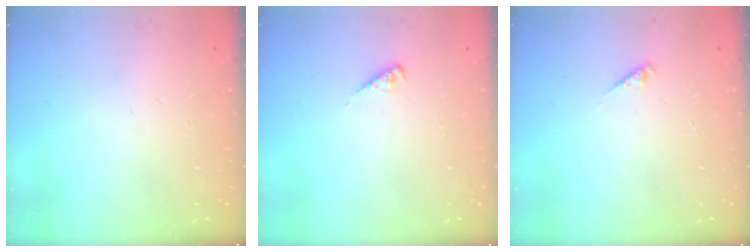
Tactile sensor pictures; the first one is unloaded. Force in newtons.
{"total": 2.4, "press": 2.3, "slide": 0.5}
{"total": 0.5, "press": 0.5, "slide": 0.2}